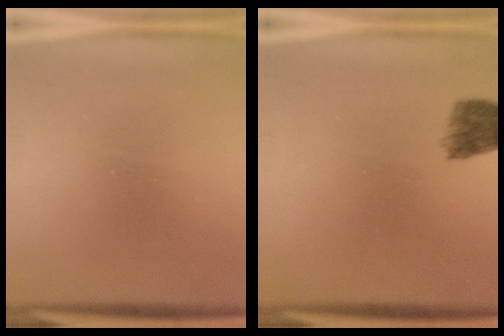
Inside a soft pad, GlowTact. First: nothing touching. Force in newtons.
{"total": 4.5}